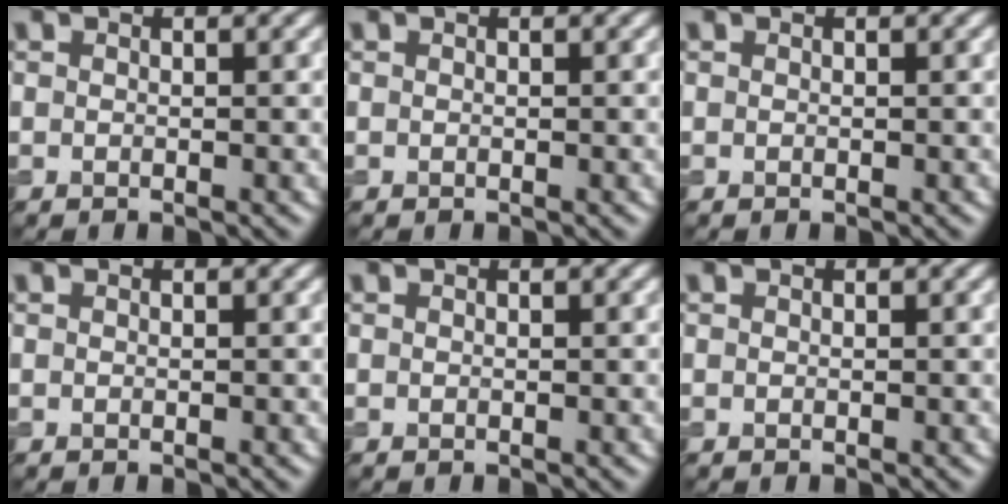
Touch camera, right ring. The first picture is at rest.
{"total": 0.0}
{"total": 0.0}
{"total": 0.0}
{"total": 0.0}
{"total": 0.0}